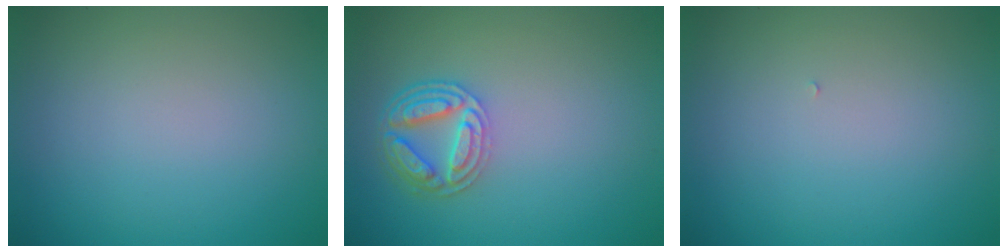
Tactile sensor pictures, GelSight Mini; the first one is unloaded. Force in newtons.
{"total": 4.3, "press": 3.5, "slide": 2.5}
{"total": 0.0}